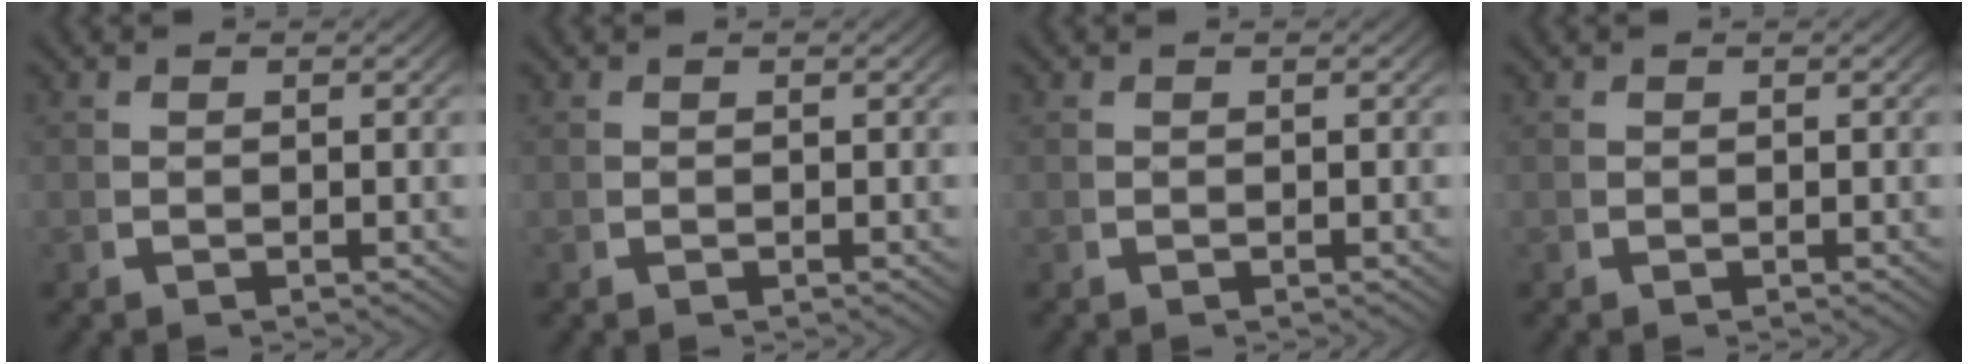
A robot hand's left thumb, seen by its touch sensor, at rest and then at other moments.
{"total": 0.0}
{"total": 0.0}
{"total": 0.0}